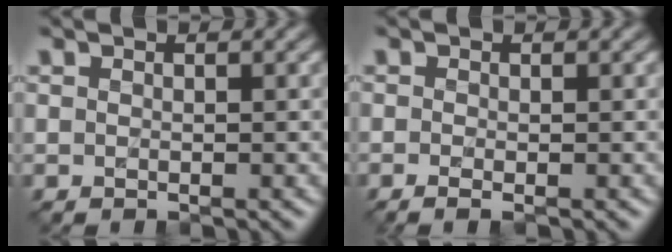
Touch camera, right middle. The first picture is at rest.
{"total": 1.2, "force": [-0.5, 0.3, 1.0], "torque": [-0.020, -0.008, -0.011]}